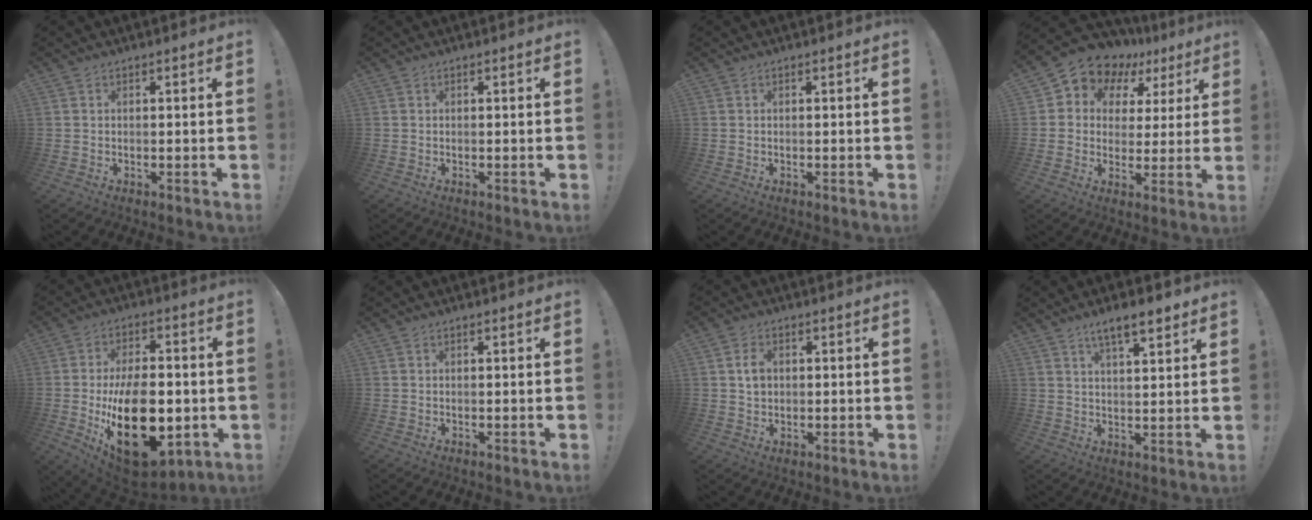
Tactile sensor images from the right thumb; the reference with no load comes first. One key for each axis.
{"total": 0.0}
{"total": 0.0}
{"total": 8.0, "fx": 5.5, "fy": 5.5, "fz": 2.0, "tx": -0.041, "ty": -0.051, "tz": 0.103}
{"total": 25.8, "fx": -4.9, "fy": 14.8, "fz": 20.5, "tx": -0.340, "ty": 0.009, "tz": -0.058}
{"total": 0.0}
{"total": 4.5, "fx": 0.7, "fy": 3.5, "fz": 2.8, "tx": -0.039, "ty": 0.003, "tz": 0.012}
{"total": 7.6, "fx": 5.3, "fy": 2.1, "fz": 5.0, "tx": -0.071, "ty": -0.027, "tz": 0.089}